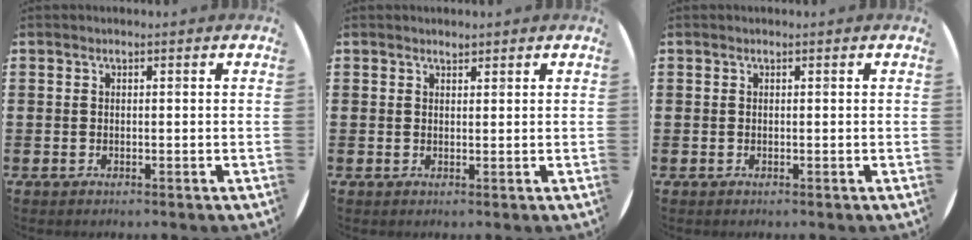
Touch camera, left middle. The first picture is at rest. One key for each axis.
{"total": 1.0, "fx": 0.9, "fy": 0.2, "fz": 0.0, "tx": 0.008, "ty": -0.002, "tz": 0.016}
{"total": 0.0}